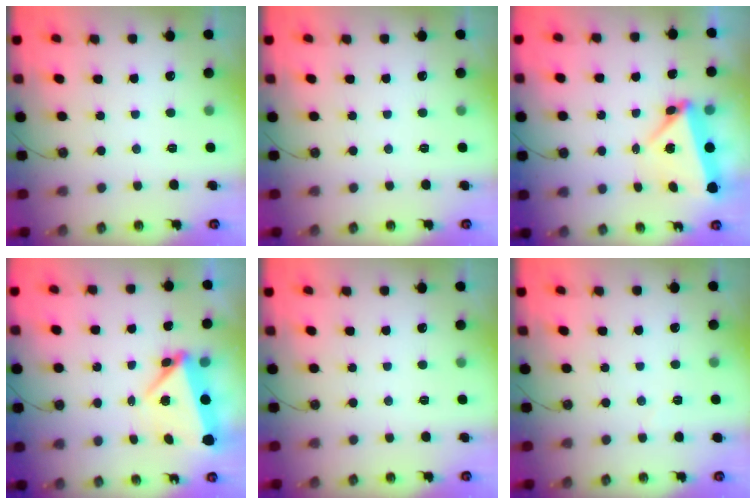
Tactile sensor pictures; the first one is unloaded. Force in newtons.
{"total": 0.0}
{"total": 5.9, "press": 5.4, "slide": 2.4}
{"total": 5.8, "press": 5.8, "slide": 0.3}
{"total": 0.0}
{"total": 2.1, "press": 1.9, "slide": 0.7}